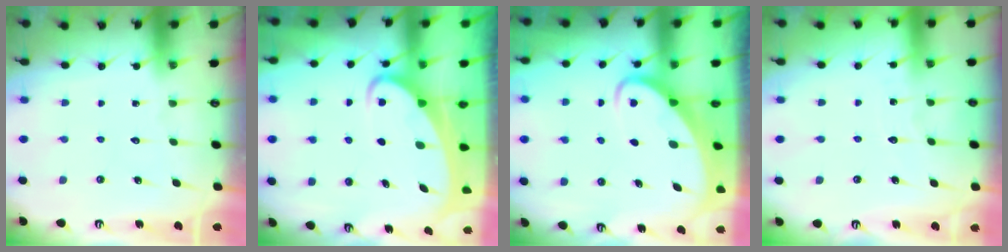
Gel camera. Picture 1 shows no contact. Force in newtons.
{"total": 3.6, "press": 3.6, "slide": 0.4}
{"total": 3.0, "press": 3.0, "slide": 0.4}
{"total": 2.9, "press": 2.9, "slide": 0.2}